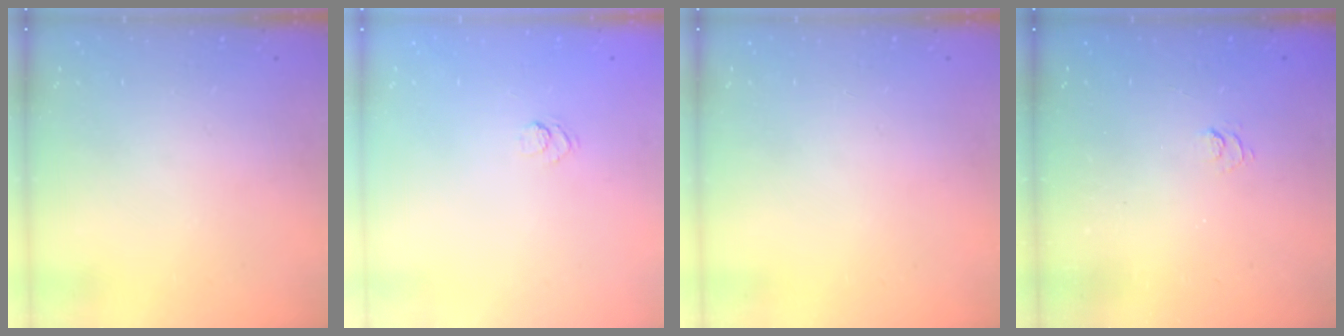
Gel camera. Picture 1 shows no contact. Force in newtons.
{"total": 3.6, "press": 3.4, "slide": 1.3}
{"total": 0.0}
{"total": 1.9, "press": 1.5, "slide": 1.3}